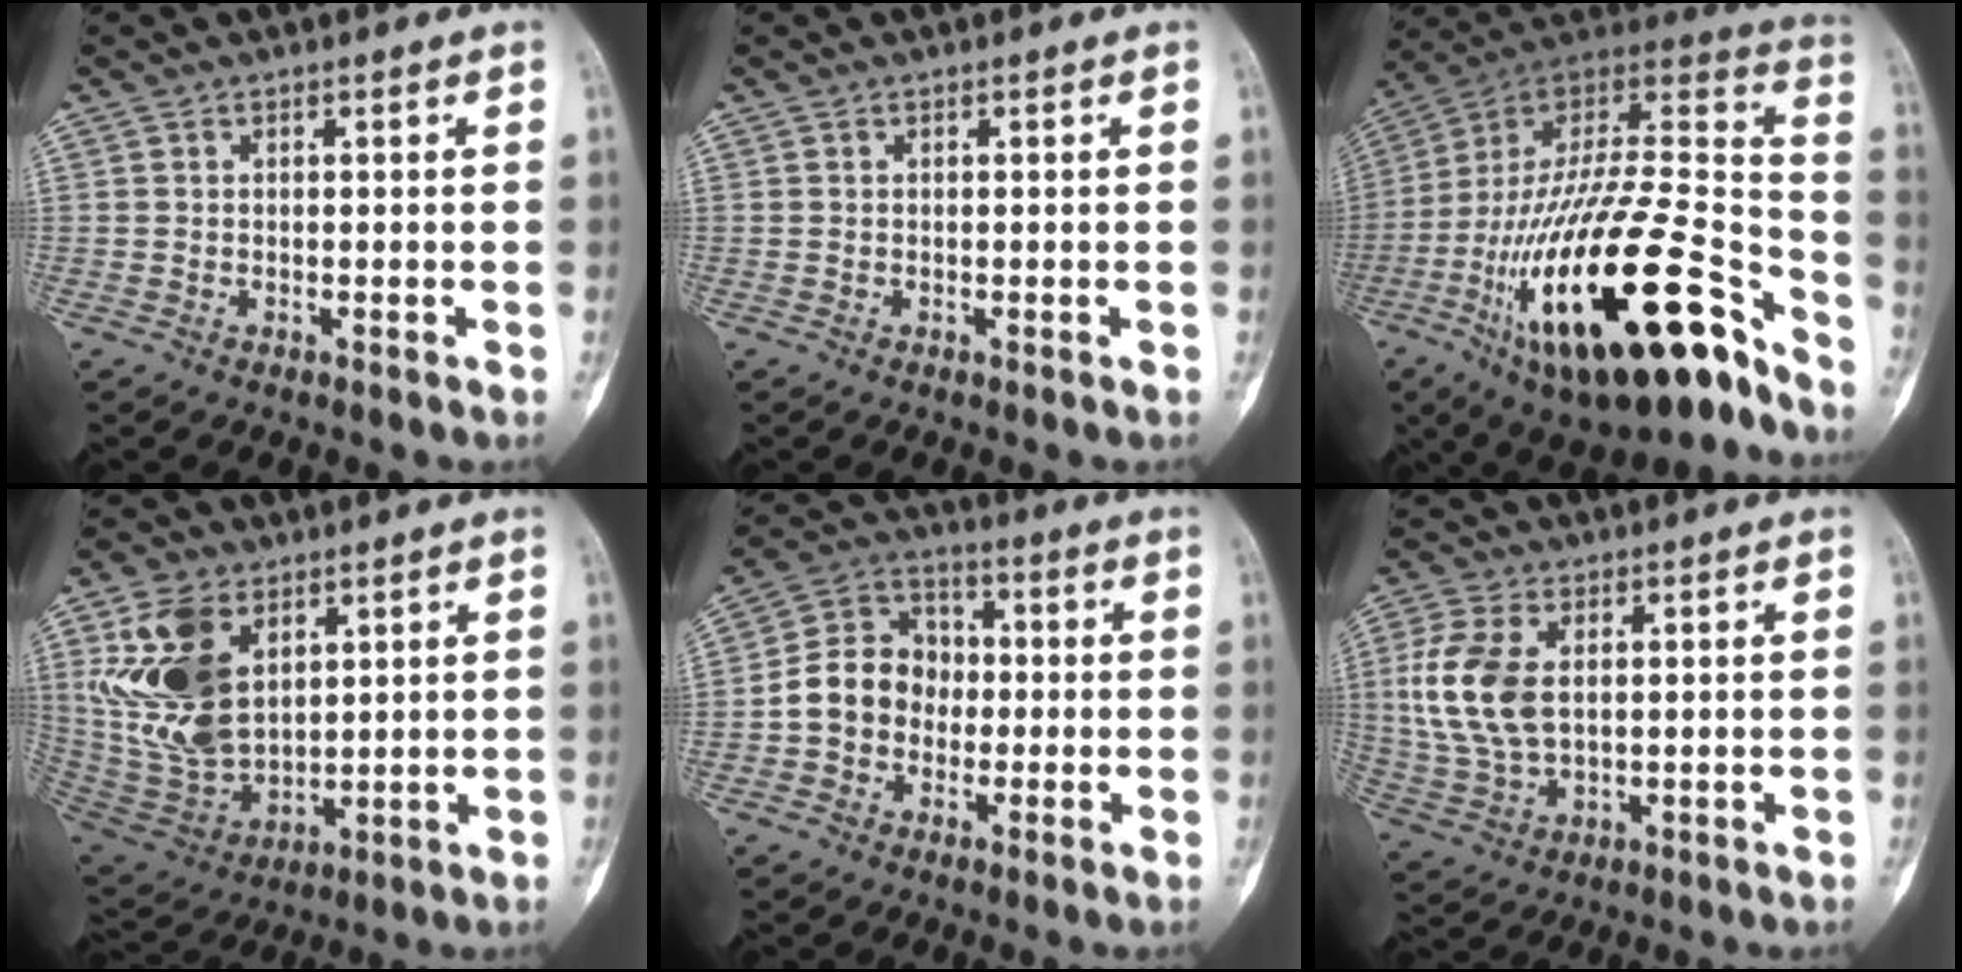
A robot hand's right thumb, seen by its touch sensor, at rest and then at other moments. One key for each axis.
{"total": 0.0}
{"total": 36.0, "fx": -18.4, "fy": 12.6, "fz": 28.3, "tx": -0.457, "ty": 0.067, "tz": -0.298}
{"total": 16.6, "fx": 5.9, "fy": 10.4, "fz": 11.5, "tx": -0.211, "ty": -0.025, "tz": 0.134}
{"total": 10.7, "fx": -1.3, "fy": 9.1, "fz": 5.5, "tx": -0.075, "ty": 0.040, "tz": -0.036}
{"total": 12.2, "fx": 1.9, "fy": 7.3, "fz": 9.6, "tx": -0.213, "ty": -0.001, "tz": 0.043}